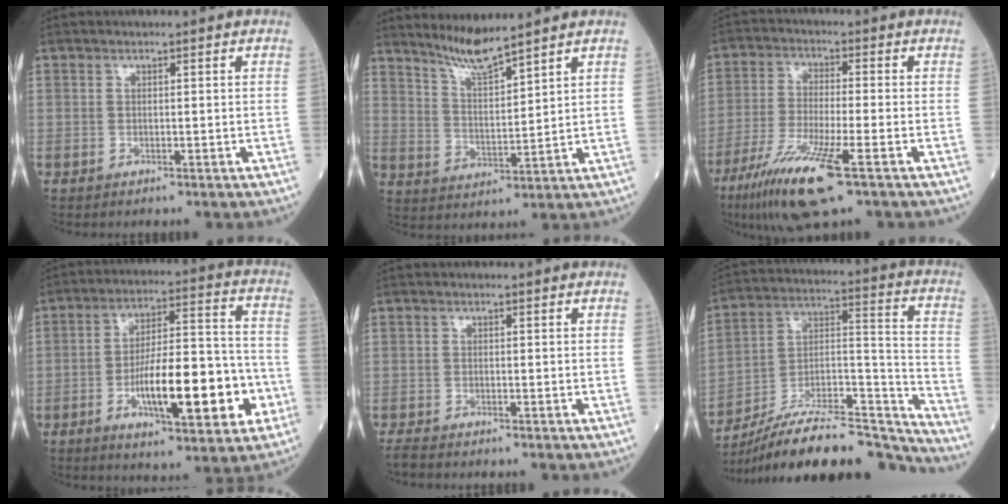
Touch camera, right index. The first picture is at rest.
{"total": 6.4, "force": [5.8, -0.7, 2.6], "torque": [-0.055, -0.016, 0.117]}
{"total": 12.6, "force": [-7.2, 1.1, 10.3], "torque": [-0.208, -0.035, -0.129]}
{"total": 17.6, "force": [-5.6, 4.7, 16.0], "torque": [-0.261, 0.015, -0.080]}
{"total": 3.3, "force": [-3.0, 0.6, 1.3], "torque": [-0.031, -0.012, -0.050]}
{"total": 26.2, "force": [-23.7, 3.6, 10.6], "torque": [-0.146, 0.022, -0.376]}